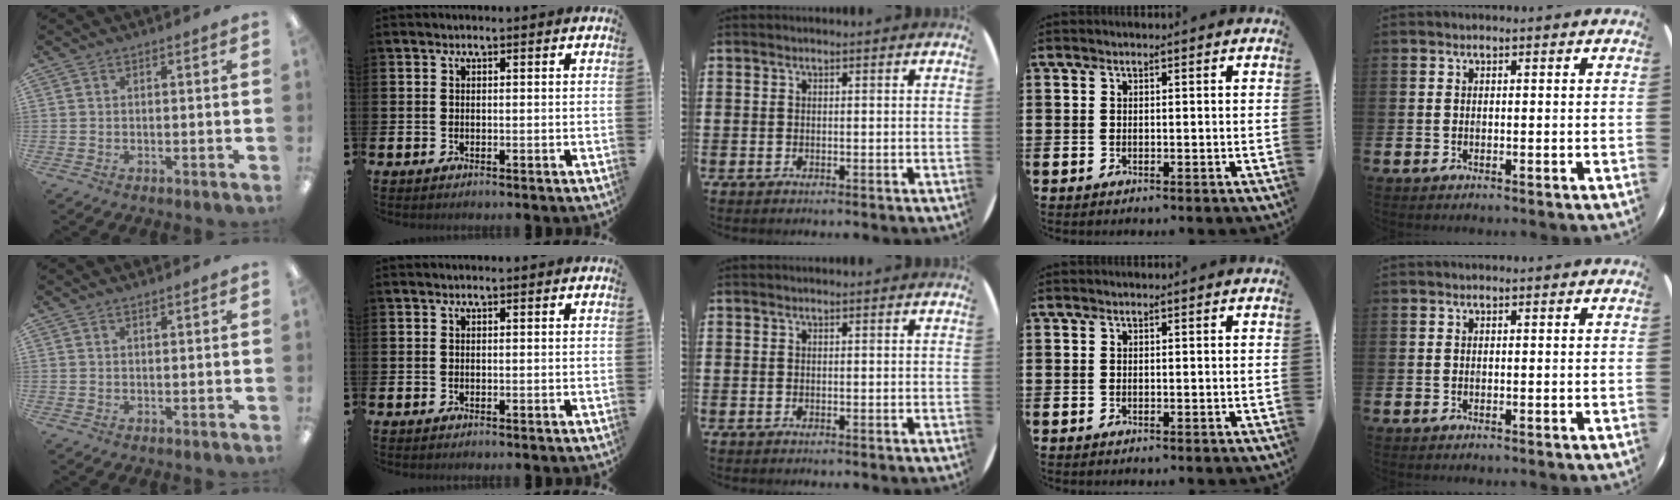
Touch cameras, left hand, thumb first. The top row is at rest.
{"thumb": {"total": 0.7, "force": [0.7, 0.1, 0.2], "torque": [-0.005, 0.000, 0.012]}}